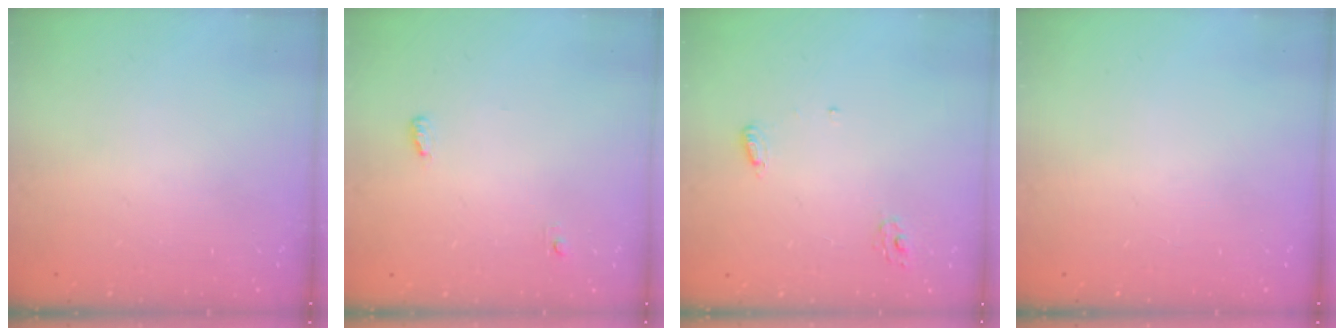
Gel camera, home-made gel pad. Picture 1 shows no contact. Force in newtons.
{"total": 3.9, "press": 3.8, "slide": 1.0}
{"total": 4.7, "press": 4.7, "slide": 0.4}
{"total": 0.0}